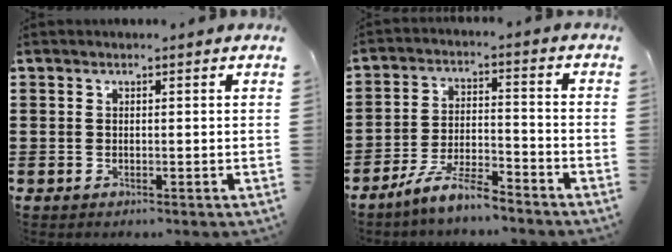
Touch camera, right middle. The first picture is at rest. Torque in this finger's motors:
{"motor_torque": [1.99, -0.15, 0.59, 0.18]}